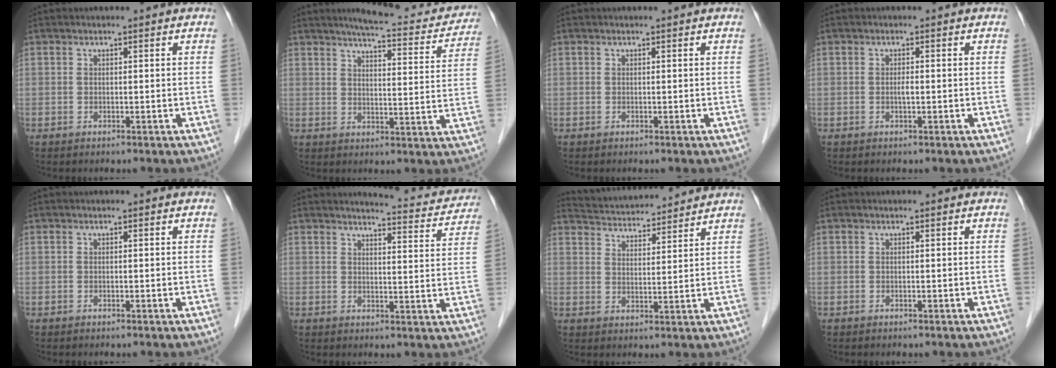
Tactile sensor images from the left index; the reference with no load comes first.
{"total": 14.9, "force": [13.4, 2.8, 5.9], "torque": [-0.061, -0.014, 0.153]}
{"total": 0.0}
{"total": 0.8, "force": [-0.3, 0.2, 0.8], "torque": [-0.014, -0.003, -0.006]}
{"total": 0.0}
{"total": 10.5, "force": [10.2, 1.5, 2.0], "torque": [-0.011, -0.026, 0.103]}
{"total": 11.7, "force": [11.2, 1.7, 2.8], "torque": [-0.052, 0.020, 0.174]}
{"total": 0.0}